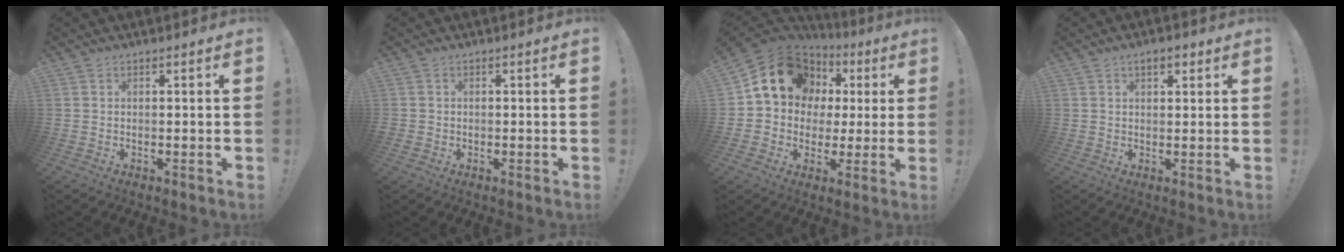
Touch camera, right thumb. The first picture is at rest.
{"total": 1.2, "force": [-0.1, 1.2, 0.3], "torque": [-0.005, 0.002, 0.000]}
{"total": 16.5, "force": [6.2, 13.2, 7.6], "torque": [-0.110, -0.024, 0.131]}
{"total": 3.7, "force": [2.2, 1.7, 2.5], "torque": [-0.032, -0.004, 0.035]}